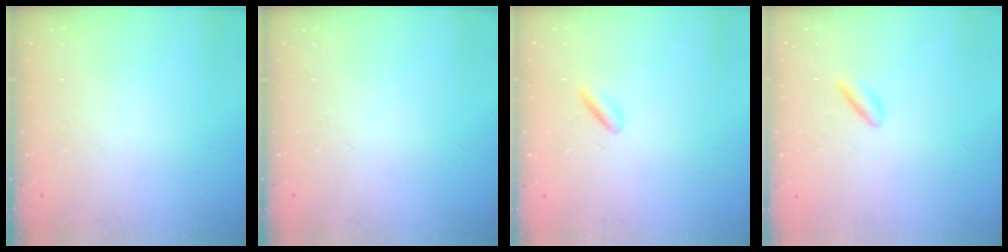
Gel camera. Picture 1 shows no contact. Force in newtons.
{"total": 0.0}
{"total": 1.3, "press": 1.1, "slide": 0.8}
{"total": 2.2, "press": 1.9, "slide": 1.1}